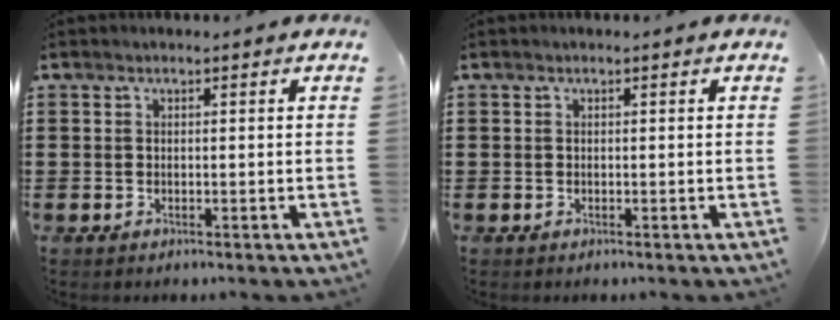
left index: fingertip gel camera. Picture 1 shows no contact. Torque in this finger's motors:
{"motor_torque": [-0.01, -0.01, 0.01, 0.00]}